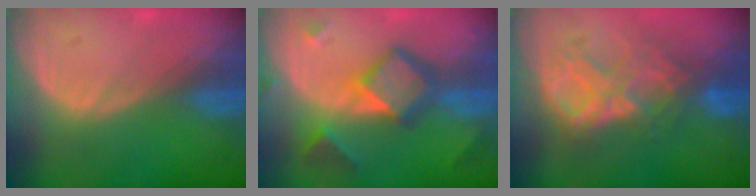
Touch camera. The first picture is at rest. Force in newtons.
{"total": 7.7, "press": 7.6, "slide": 0.6}
{"total": 8.7, "press": 7.6, "slide": 4.1}